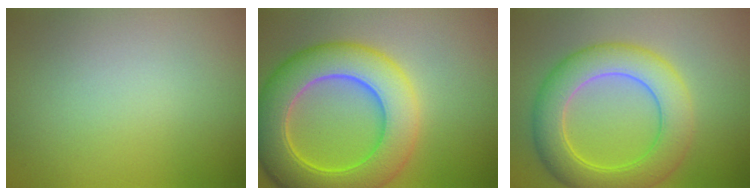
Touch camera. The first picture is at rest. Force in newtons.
{"total": 9.5, "press": 9.5, "slide": 0.2}
{"total": 7.0, "press": 7.0, "slide": 0.2}